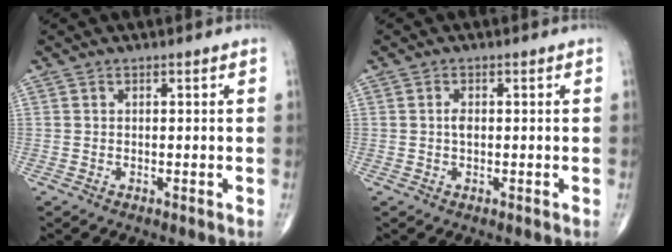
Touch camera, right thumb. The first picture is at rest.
{"total": 1.5, "force": [0.1, 0.8, 1.2], "torque": [-0.023, 0.001, 0.001]}